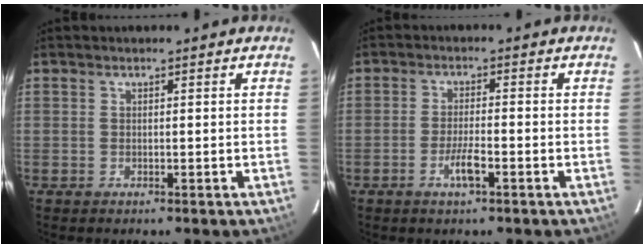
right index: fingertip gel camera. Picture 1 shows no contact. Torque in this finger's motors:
{"motor_torque": [0.93, -0.29, 0.40, 0.11]}